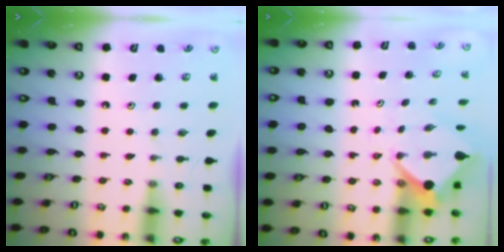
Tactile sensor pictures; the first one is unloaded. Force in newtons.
{"total": 6.3, "press": 6.3, "slide": 0.5}